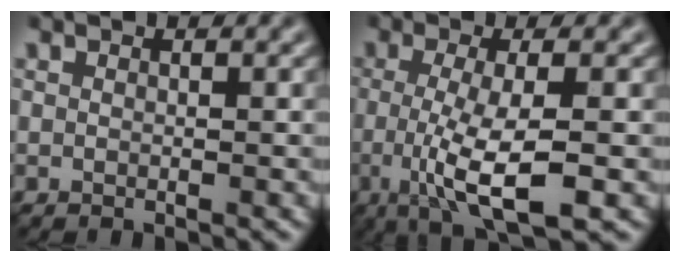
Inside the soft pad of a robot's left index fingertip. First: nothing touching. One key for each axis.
{"total": 6.7, "fx": -1.6, "fy": 1.6, "fz": 6.3, "tx": -0.117, "ty": -0.011, "tz": -0.026}